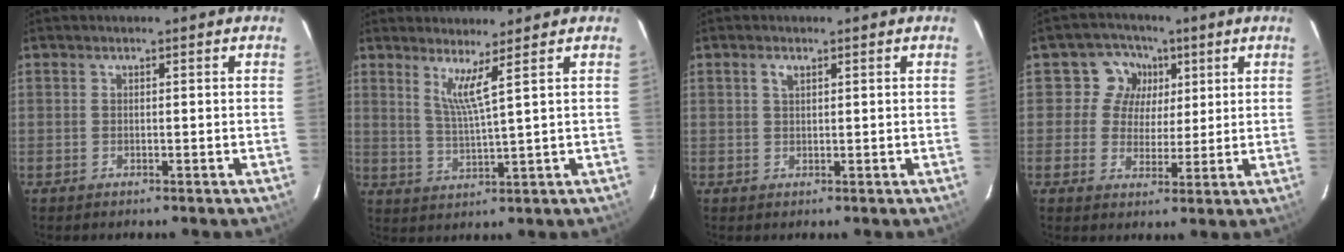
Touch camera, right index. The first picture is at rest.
{"total": 4.4, "force": [2.7, -1.1, 3.3], "torque": [-0.063, -0.013, 0.050]}
{"total": 1.3, "force": [0.6, 0.7, 1.0], "torque": [-0.019, 0.004, 0.011]}
{"total": 6.9, "force": [2.1, 6.5, 0.8], "torque": [-0.007, 0.006, 0.026]}